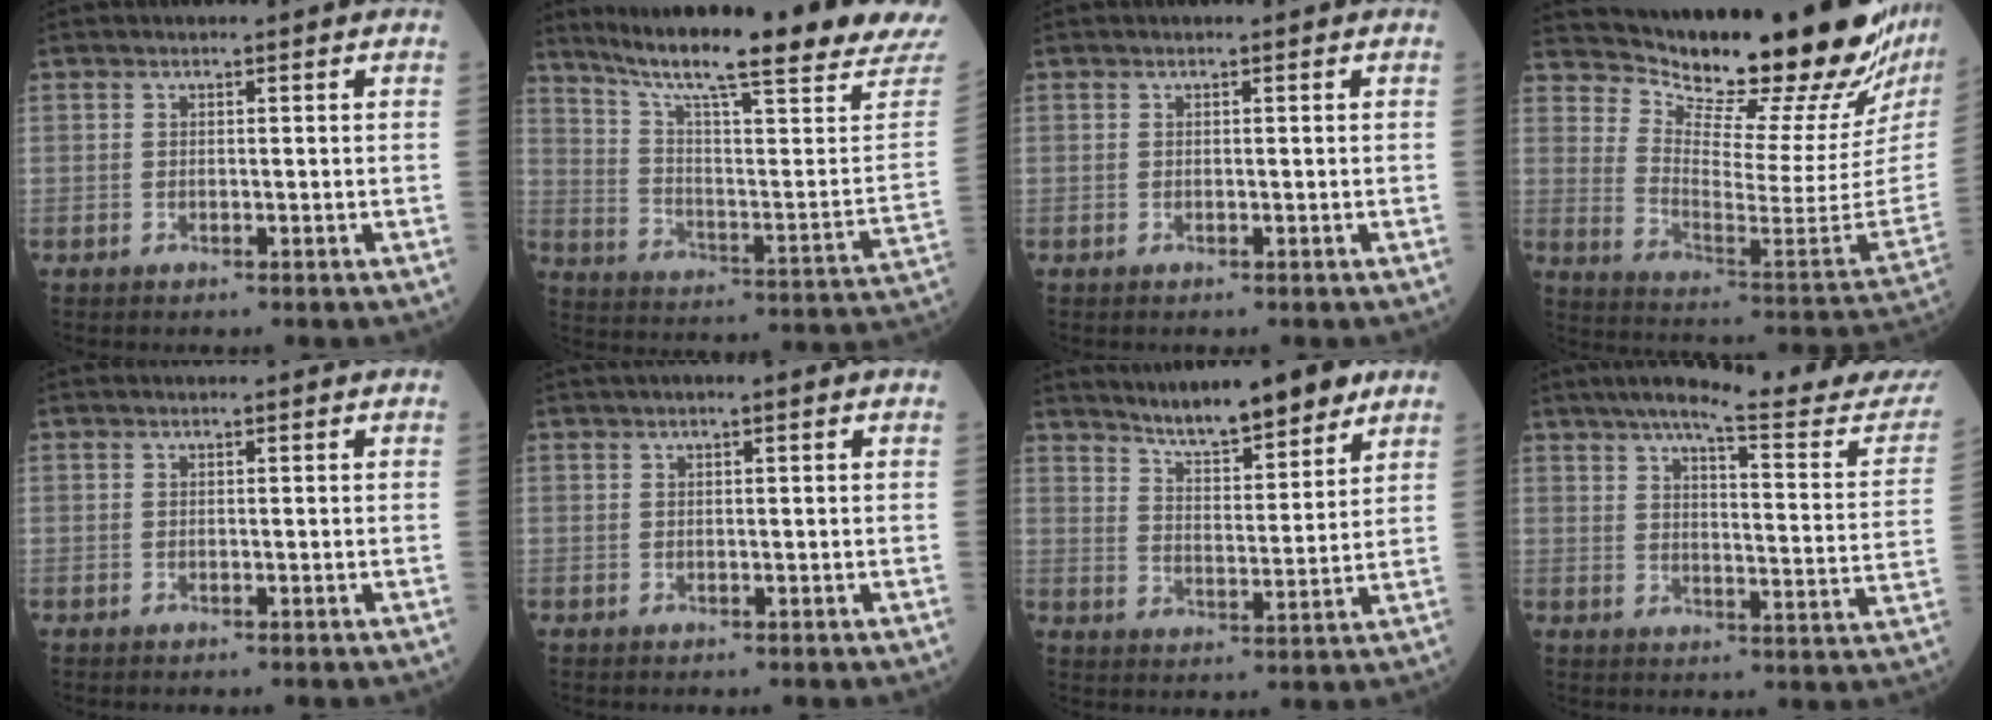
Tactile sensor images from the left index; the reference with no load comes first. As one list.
[{"total": 25.6, "force": [20.8, 0.2, 14.8], "torque": [-0.241, -0.064, 0.285]}, {"total": 0.0}, {"total": 25.2, "force": [22.9, 0.3, 10.5], "torque": [-0.183, -0.139, 0.312]}, {"total": 0.0}, {"total": 1.3, "force": [0.6, 0.0, 1.2], "torque": [-0.023, 0.009, 0.008]}, {"total": 11.2, "force": [9.1, 1.6, 6.3], "torque": [-0.099, -0.001, 0.146]}, {"total": 20.8, "force": [18.8, 0.4, 8.8], "torque": [-0.122, -0.073, 0.228]}]